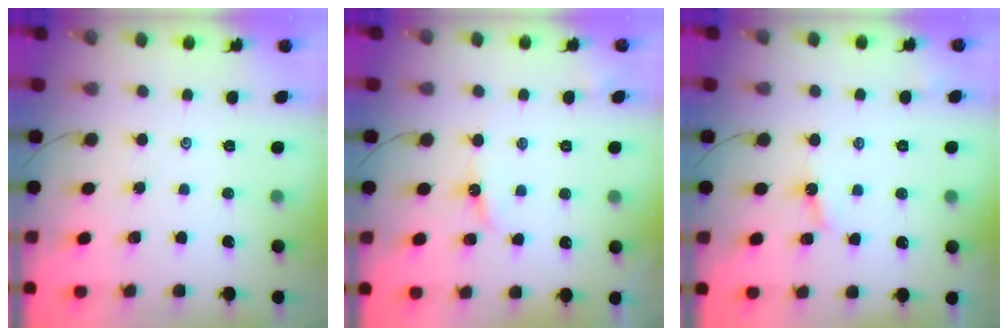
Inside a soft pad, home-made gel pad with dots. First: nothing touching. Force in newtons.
{"total": 3.6, "press": 3.5, "slide": 0.3}
{"total": 3.3, "press": 3.3, "slide": 0.1}